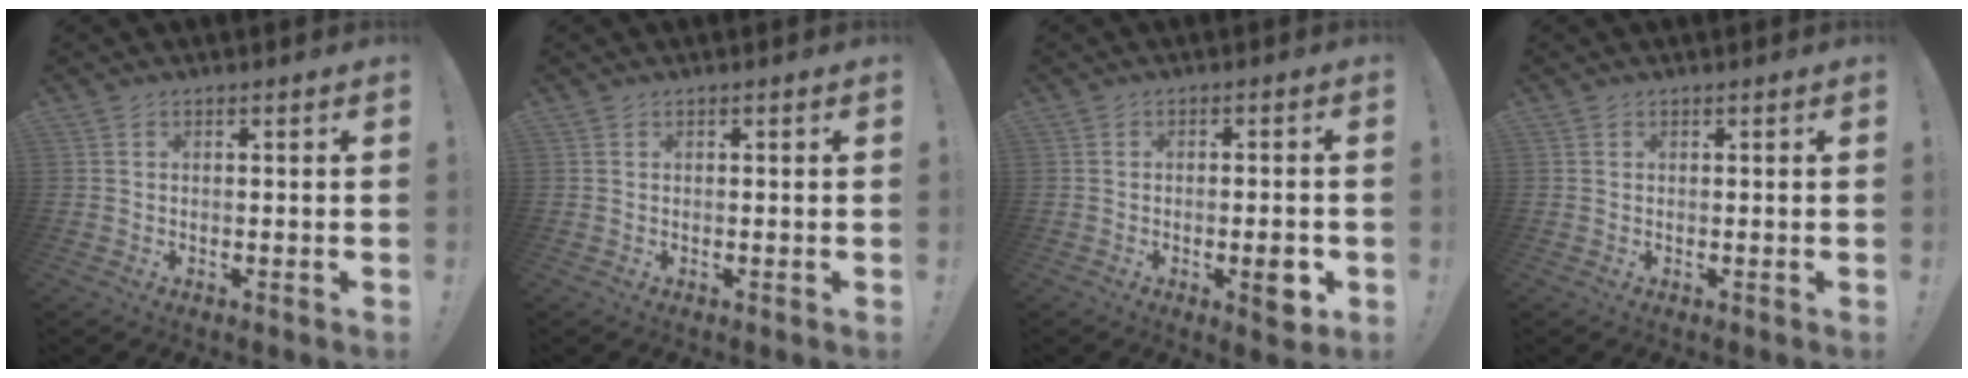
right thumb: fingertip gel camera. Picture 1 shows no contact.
{"total": 0.0}
{"total": 5.9, "force": [-2.0, 1.4, 5.4], "torque": [-0.061, -0.001, -0.029]}
{"total": 0.0}